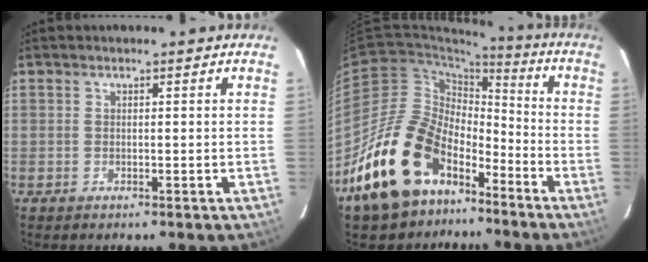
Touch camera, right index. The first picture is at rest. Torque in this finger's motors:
{"motor_torque": [1.01, -0.72, 1.05, 0.21]}